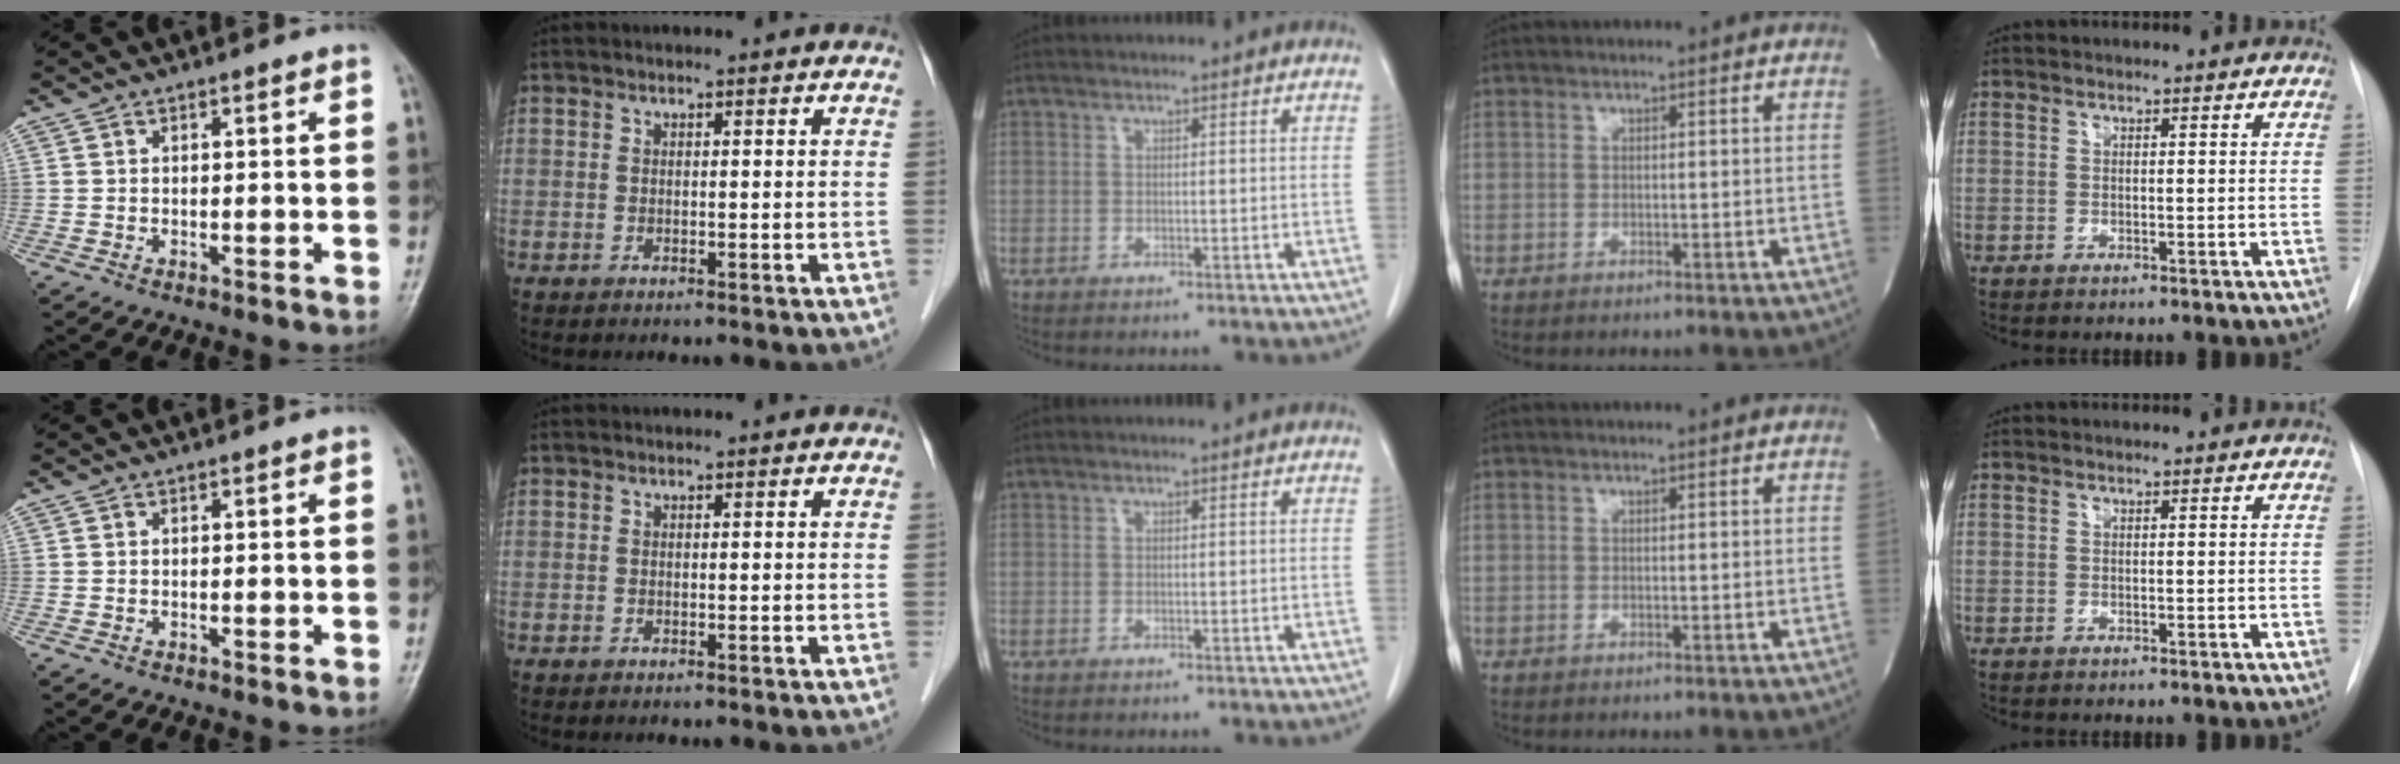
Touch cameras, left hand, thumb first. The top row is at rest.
{}